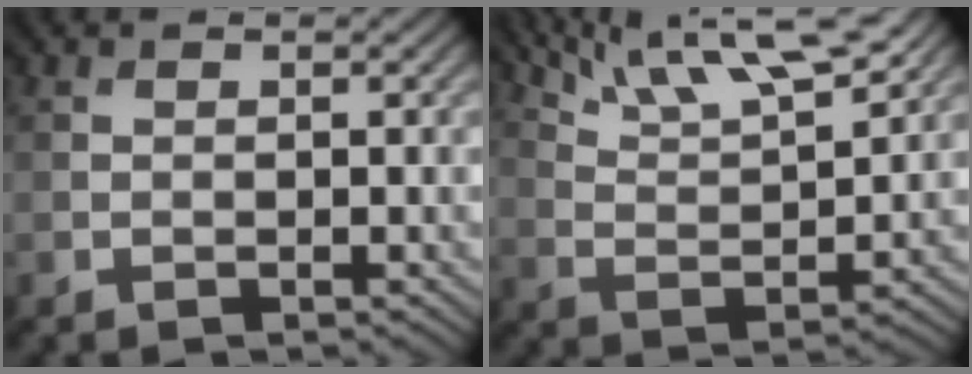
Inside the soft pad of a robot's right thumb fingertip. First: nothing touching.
{"total": 12.4, "force": [9.6, 2.7, 7.5], "torque": [-0.130, 0.004, 0.160]}